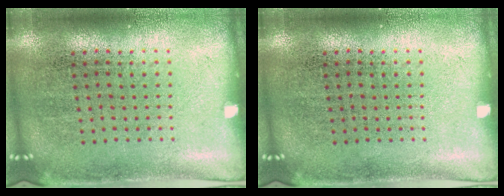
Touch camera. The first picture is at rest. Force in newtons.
{"total": 0.0}